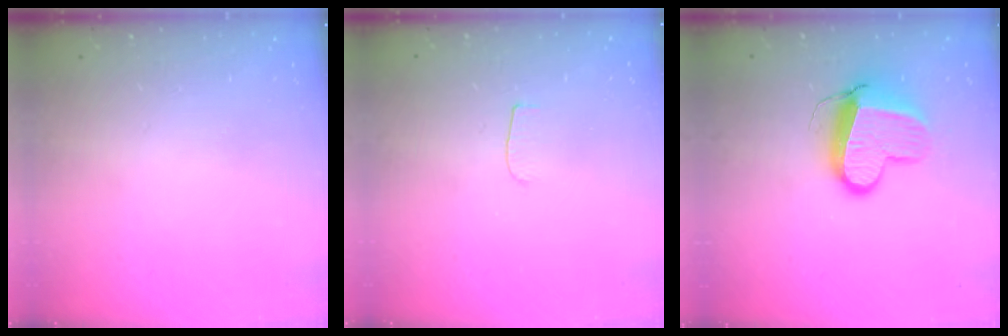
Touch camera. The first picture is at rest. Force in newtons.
{"total": 3.0, "press": 3.0, "slide": 0.4}
{"total": 11.5, "press": 11.4, "slide": 1.3}